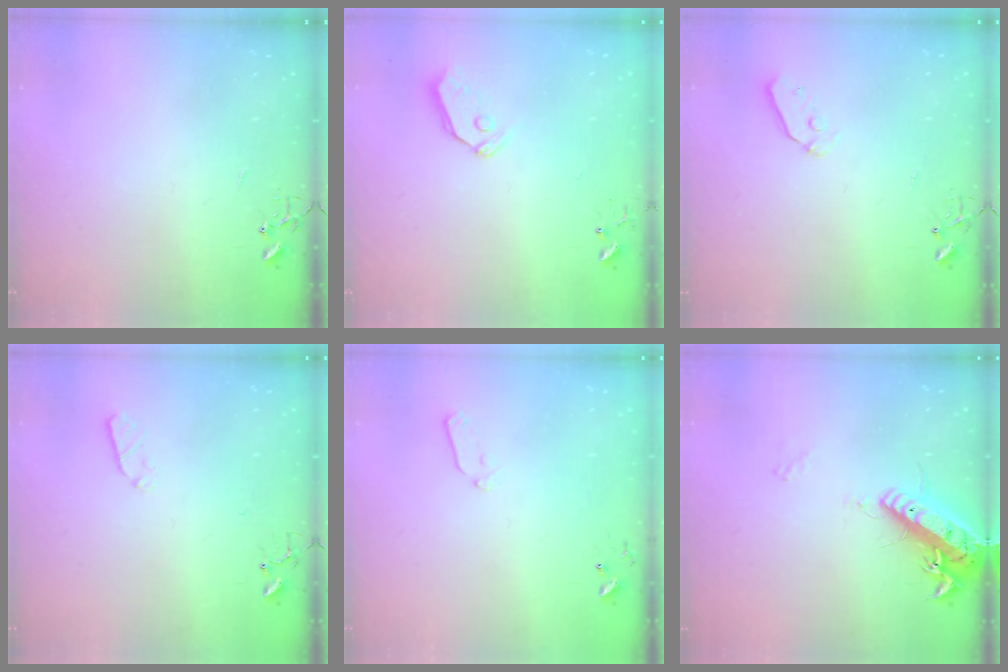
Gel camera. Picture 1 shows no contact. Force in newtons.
{"total": 4.8, "press": 4.8, "slide": 0.4}
{"total": 5.3, "press": 5.2, "slide": 0.6}
{"total": 3.6, "press": 3.6, "slide": 0.5}
{"total": 6.0, "press": 5.9, "slide": 1.0}
{"total": 17.1, "press": 16.8, "slide": 3.3}